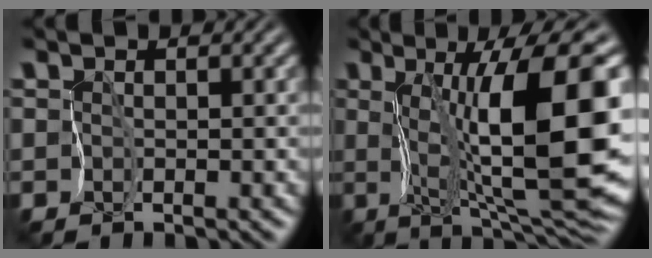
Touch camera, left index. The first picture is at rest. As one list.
[{"total": 12.6, "force": [1.2, 3.0, 12.2], "torque": [-0.172, -0.005, 0.018]}]